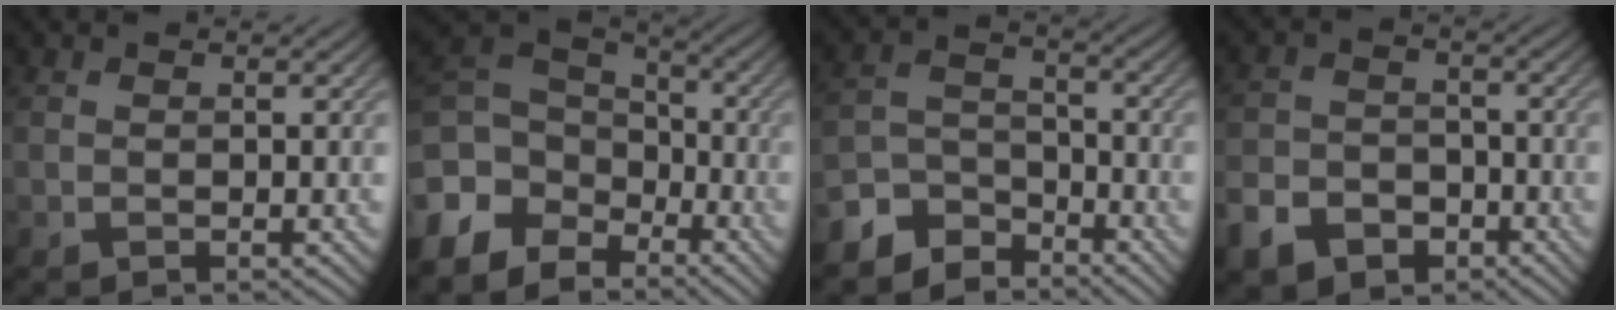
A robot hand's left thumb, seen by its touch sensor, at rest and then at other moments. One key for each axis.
{"total": 10.5, "fx": -5.3, "fy": 7.6, "fz": 5.0, "tx": -0.149, "ty": -0.021, "tz": -0.104}
{"total": 6.9, "fx": -5.7, "fy": 3.7, "fz": 1.4, "tx": -0.036, "ty": -0.006, "tz": -0.119}
{"total": 6.9, "fx": -4.3, "fy": 4.7, "fz": 2.6, "tx": -0.065, "ty": -0.012, "tz": -0.085}